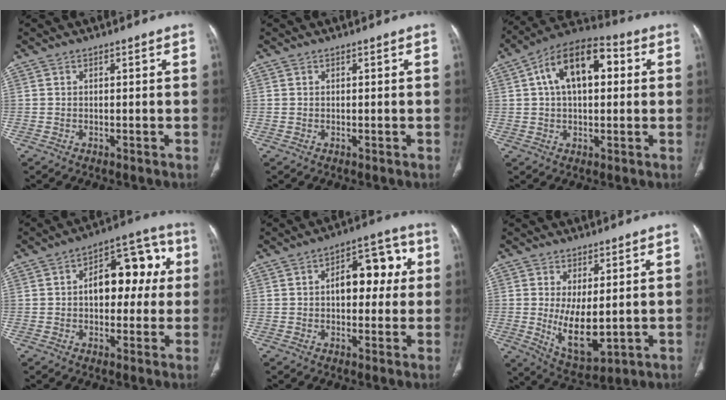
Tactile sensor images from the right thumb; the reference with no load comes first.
{"total": 0.0}
{"total": 14.7, "force": [3.5, 8.1, 11.7], "torque": [-0.177, 0.029, 0.050]}
{"total": 14.5, "force": [1.8, 8.6, 11.5], "torque": [-0.112, 0.043, 0.020]}
{"total": 11.9, "force": [1.6, 7.0, 9.5], "torque": [-0.091, 0.034, 0.018]}
{"total": 9.8, "force": [0.0, 4.5, 8.7], "torque": [-0.136, -0.026, 0.020]}